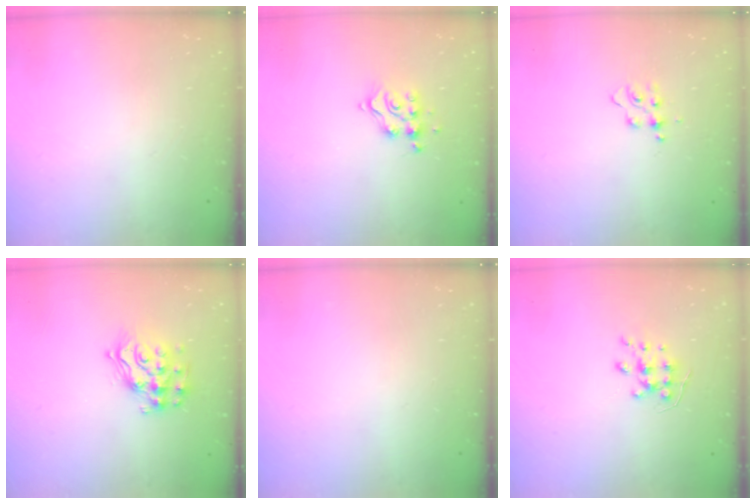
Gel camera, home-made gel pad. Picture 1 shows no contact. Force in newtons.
{"total": 8.5, "press": 8.5, "slide": 0.4}
{"total": 7.3, "press": 7.3, "slide": 0.7}
{"total": 13.4, "press": 13.4, "slide": 0.9}
{"total": 0.0}
{"total": 6.4, "press": 6.4, "slide": 0.6}